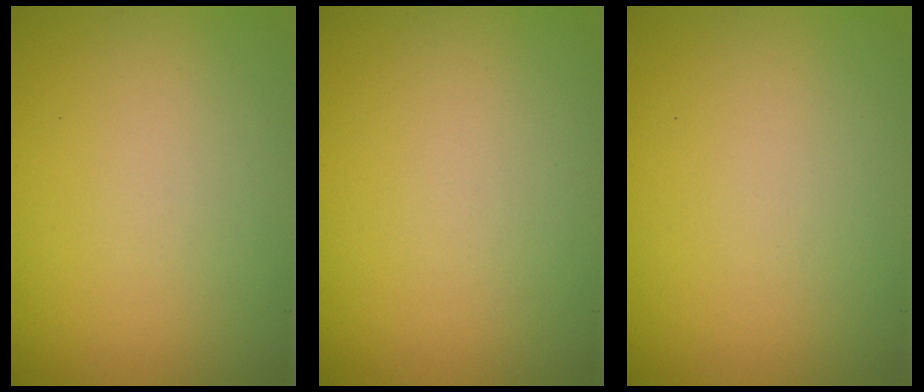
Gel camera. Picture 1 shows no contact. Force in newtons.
{"total": 0.0}
{"total": 0.0}